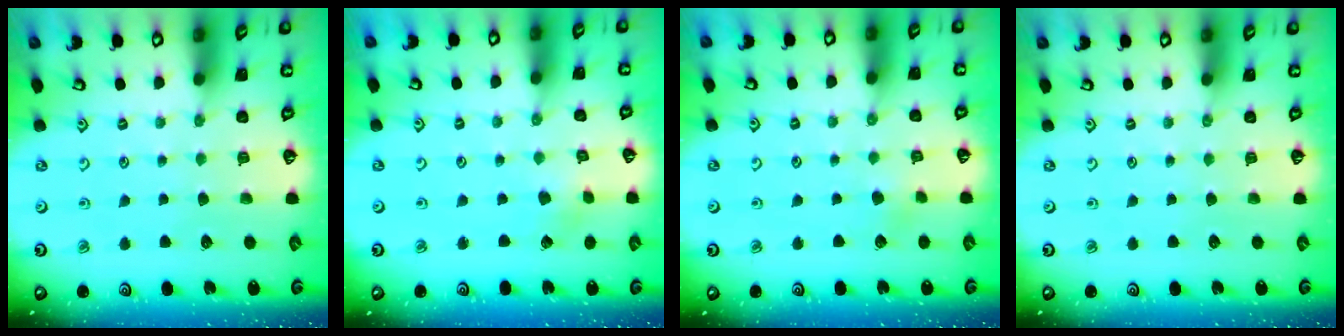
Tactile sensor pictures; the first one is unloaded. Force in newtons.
{"total": 1.8, "press": 1.8, "slide": 0.1}
{"total": 1.9, "press": 1.9, "slide": 0.2}
{"total": 0.0}